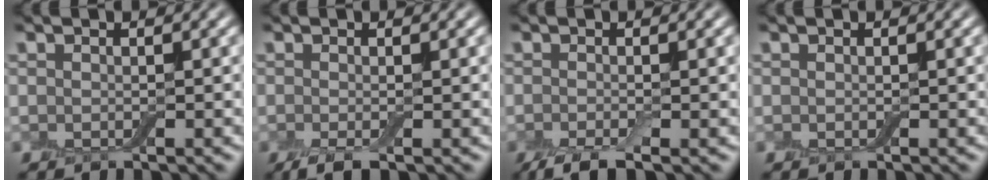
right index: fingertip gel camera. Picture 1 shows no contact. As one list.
[{"total": 2.0, "force": [-1.0, 0.4, 1.6], "torque": [-0.035, -0.006, -0.023]}, {"total": 2.9, "force": [-2.0, 0.7, 2.1], "torque": [-0.041, -0.006, -0.041]}, {"total": 0.0}]